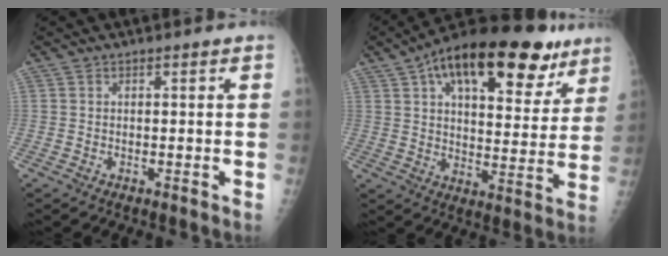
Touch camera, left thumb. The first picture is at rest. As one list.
[{"total": 26.3, "force": [14.6, 11.7, 18.4], "torque": [-0.249, -0.009, 0.218]}]